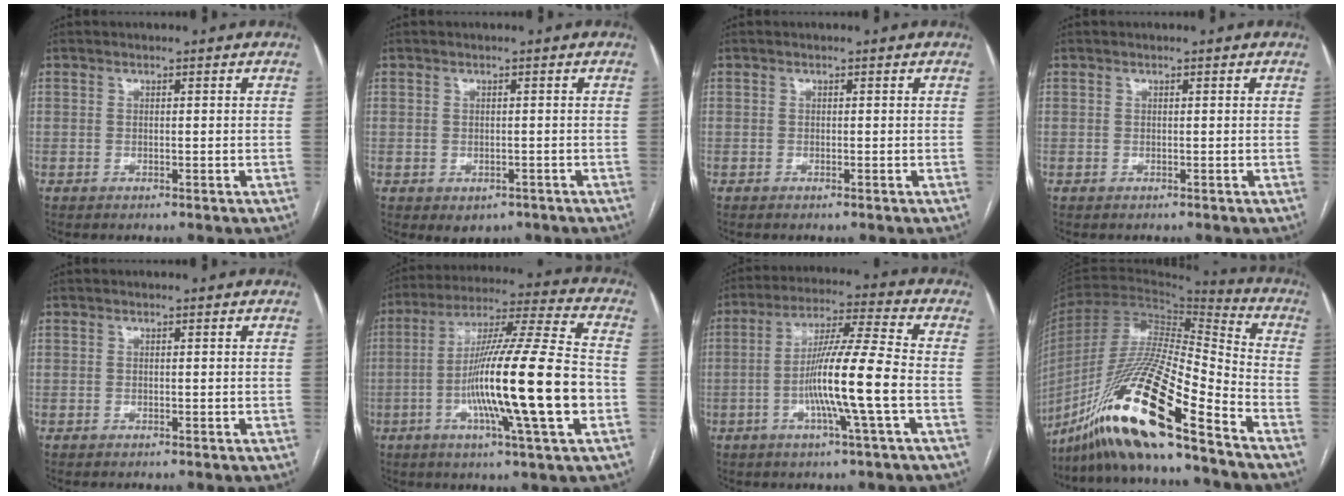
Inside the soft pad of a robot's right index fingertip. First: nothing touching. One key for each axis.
{"total": 2.8, "fx": -1.5, "fy": 2.0, "fz": 1.2, "tx": -0.008, "ty": 0.000, "tz": -0.010}
{"total": 0.0}
{"total": 0.0}
{"total": 0.0}
{"total": 20.7, "fx": -4.5, "fy": -0.3, "fz": 20.2, "tx": -0.350, "ty": -0.010, "tz": -0.085}
{"total": 12.5, "fx": -2.9, "fy": -1.0, "fz": 12.1, "tx": -0.223, "ty": -0.002, "tz": -0.061}
{"total": 22.7, "fx": -15.1, "fy": 1.1, "fz": 16.9, "tx": -0.336, "ty": -0.039, "tz": -0.282}